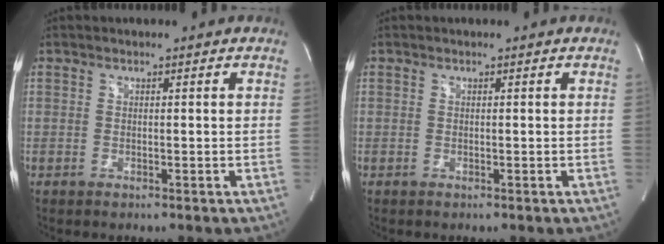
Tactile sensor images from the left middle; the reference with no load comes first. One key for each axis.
{"total": 0.0}